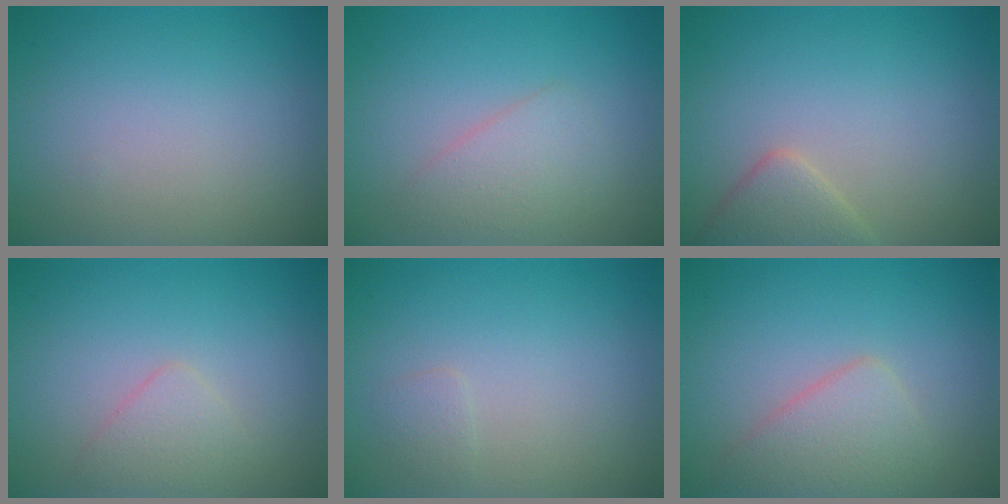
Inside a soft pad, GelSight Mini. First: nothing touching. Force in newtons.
{"total": 2.3, "press": 2.3, "slide": 0.1}
{"total": 2.6, "press": 2.6, "slide": 0.2}
{"total": 1.7, "press": 1.7, "slide": 0.0}
{"total": 0.8, "press": 0.8, "slide": 0.0}
{"total": 3.2, "press": 3.2, "slide": 0.1}